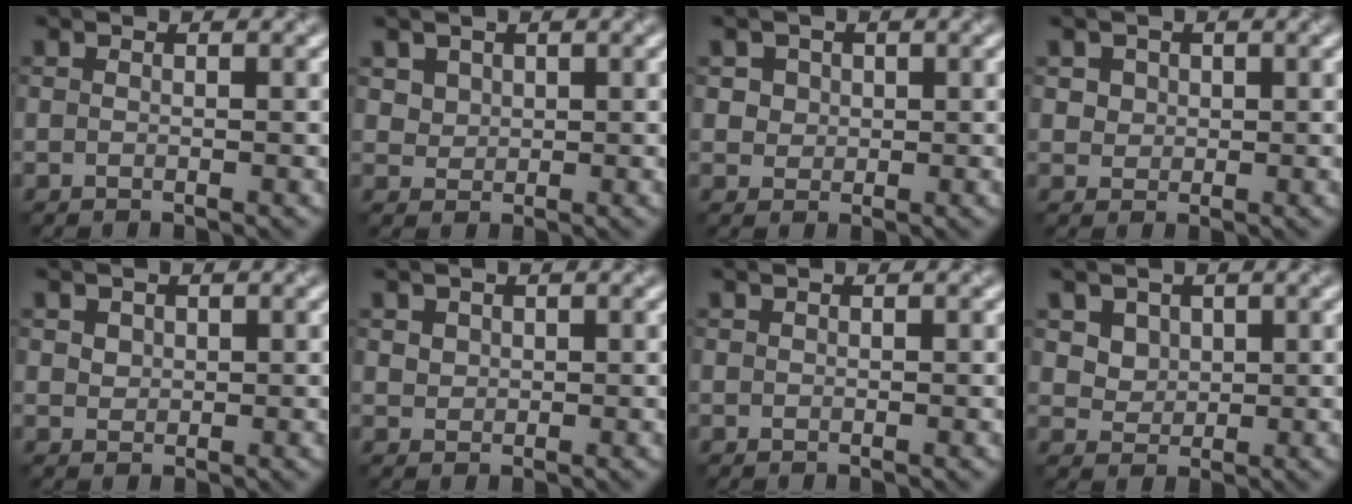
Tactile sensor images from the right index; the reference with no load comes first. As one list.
[{"total": 2.6, "force": [1.6, 1.8, 1.0], "torque": [-0.034, -0.001, 0.044]}, {"total": 2.7, "force": [1.3, 2.2, 1.0], "torque": [-0.023, 0.005, 0.030]}, {"total": 2.4, "force": [1.1, 1.8, 0.9], "torque": [-0.024, 0.004, 0.030]}, {"total": 1.3, "force": [0.7, 1.1, 0.4], "torque": [-0.007, -0.002, 0.017]}, {"total": 1.2, "force": [0.7, 1.0, 0.3], "torque": [-0.006, -0.005, 0.019]}, {"total": 0.0}, {"total": 3.2, "force": [1.6, 2.4, 1.3], "torque": [-0.042, -0.007, 0.052]}]